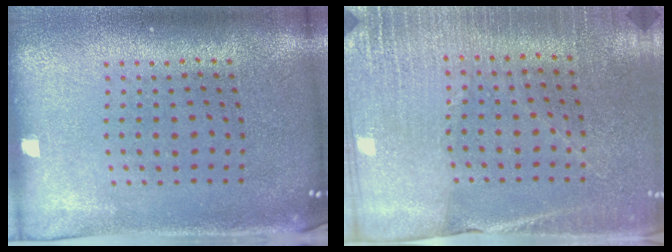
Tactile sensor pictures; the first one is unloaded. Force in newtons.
{"total": 2.8, "press": 2.8, "slide": 0.2}